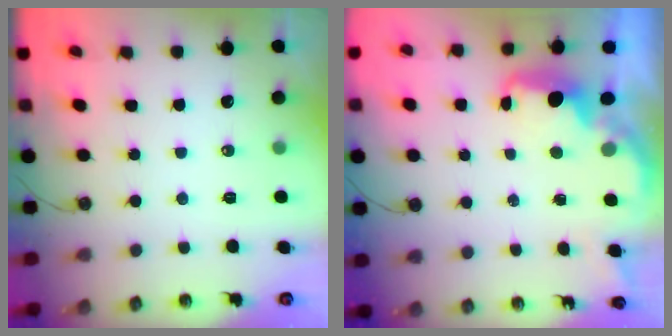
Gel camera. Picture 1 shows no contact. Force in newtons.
{"total": 3.0, "press": 2.9, "slide": 0.7}